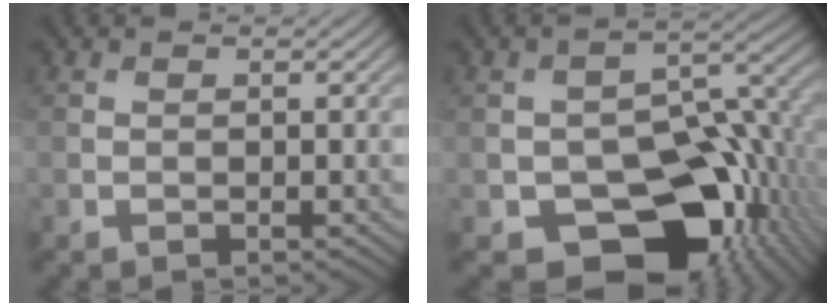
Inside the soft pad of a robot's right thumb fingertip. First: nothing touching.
{"total": 15.5, "force": [-6.6, 9.4, 10.3], "torque": [-0.134, -0.021, -0.109]}